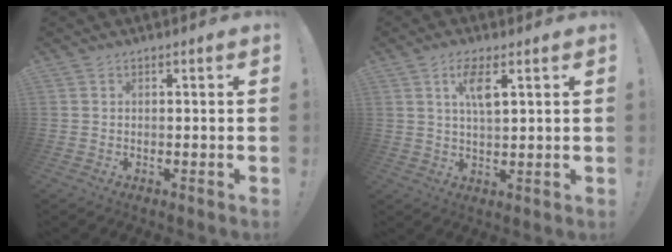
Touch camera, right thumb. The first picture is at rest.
{"total": 6.5, "force": [2.8, 2.1, 5.4], "torque": [-0.102, -0.003, 0.046]}